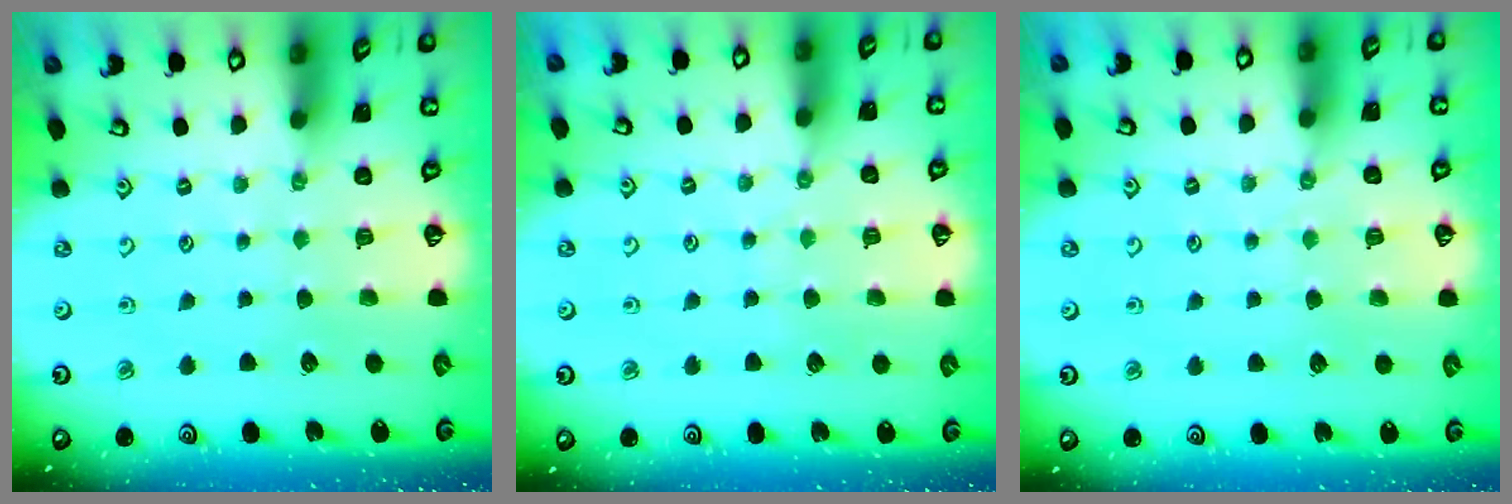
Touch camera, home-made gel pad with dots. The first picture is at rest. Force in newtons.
{"total": 3.9, "press": 3.8, "slide": 0.6}
{"total": 2.5, "press": 2.4, "slide": 0.4}